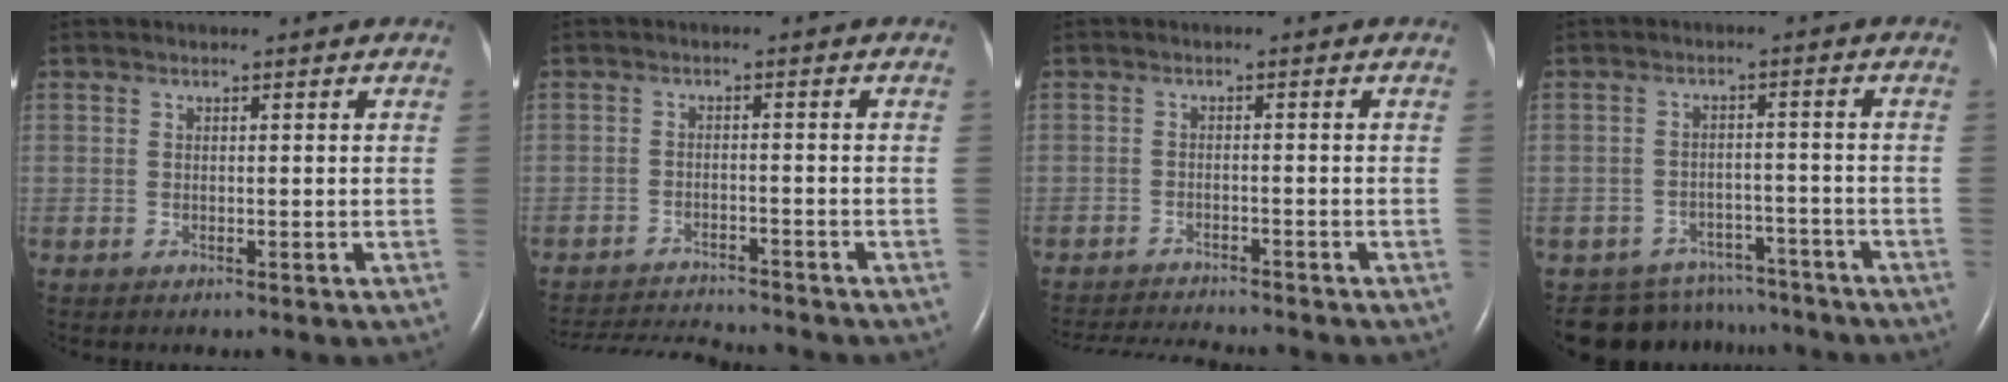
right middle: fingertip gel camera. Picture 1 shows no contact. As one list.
[{"total": 9.3, "force": [-9.1, 0.3, 2.1], "torque": [-0.038, -0.007, -0.142]}, {"total": 9.7, "force": [-9.2, 0.5, 3.1], "torque": [-0.048, -0.013, -0.139]}, {"total": 9.5, "force": [-8.6, 4.0, -0.2], "torque": [0.003, 0.019, -0.111]}]